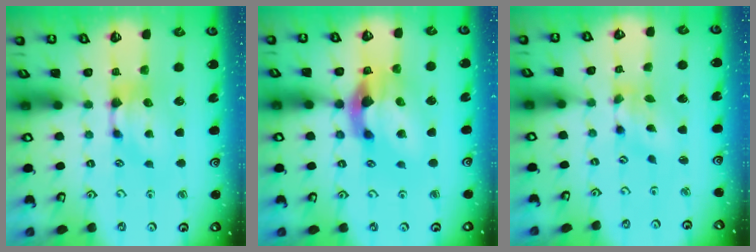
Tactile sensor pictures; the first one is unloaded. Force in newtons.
{"total": 6.6, "press": 6.2, "slide": 2.2}
{"total": 2.0, "press": 1.2, "slide": 1.5}